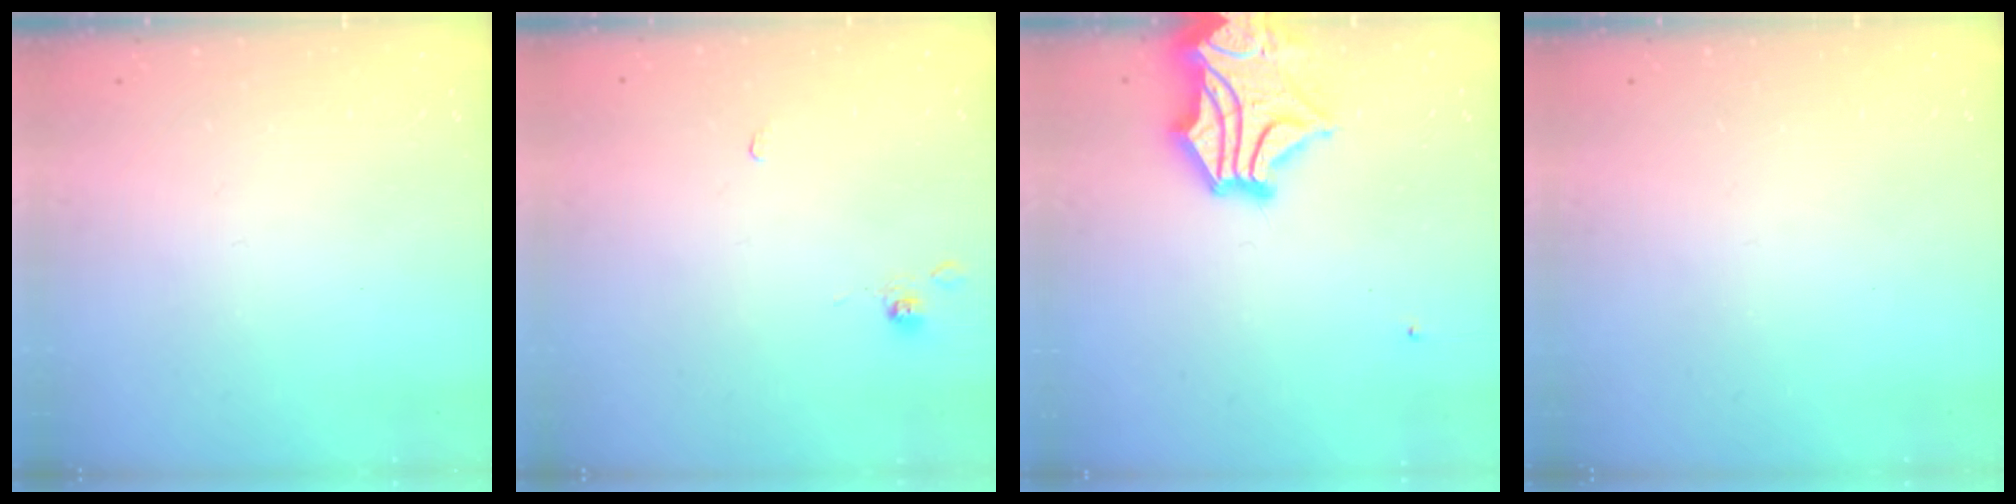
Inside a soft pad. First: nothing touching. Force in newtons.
{"total": 0.0}
{"total": 7.6, "press": 7.2, "slide": 2.3}
{"total": 0.0}